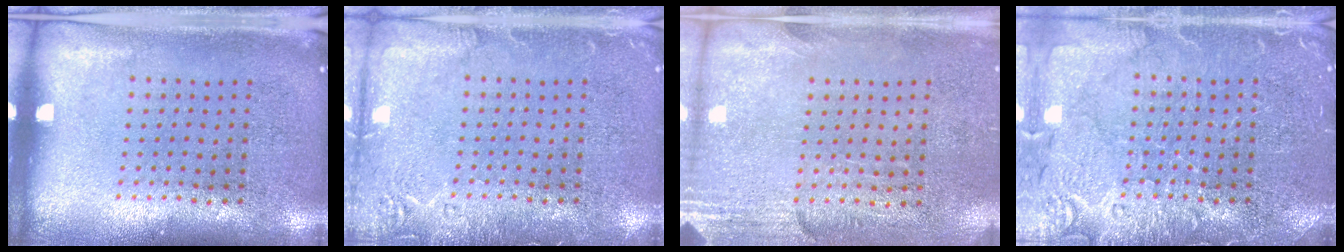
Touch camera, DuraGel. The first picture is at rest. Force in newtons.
{"total": 2.2, "press": 2.2, "slide": 0.4}
{"total": 2.8, "press": 2.4, "slide": 1.4}
{"total": 4.8, "press": 4.7, "slide": 0.8}